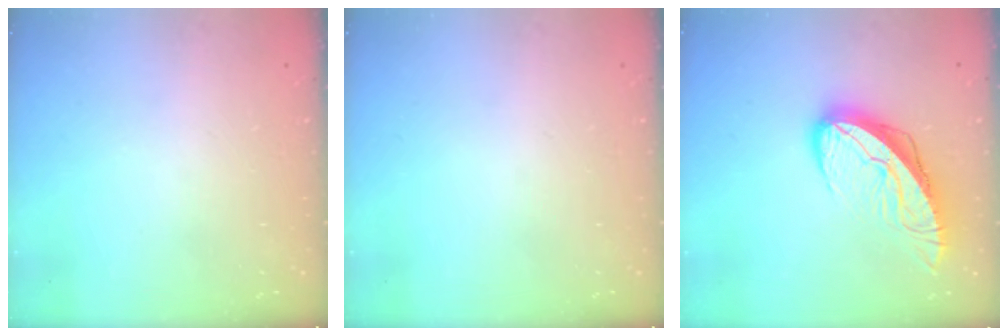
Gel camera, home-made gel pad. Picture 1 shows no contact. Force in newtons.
{"total": 0.0}
{"total": 11.1, "press": 11.0, "slide": 1.3}